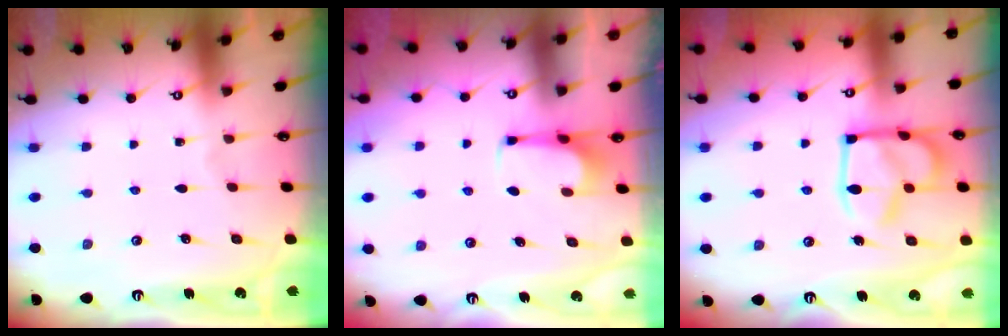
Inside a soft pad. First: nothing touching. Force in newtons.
{"total": 1.6, "press": 1.6, "slide": 0.2}
{"total": 15.7, "press": 15.6, "slide": 1.6}